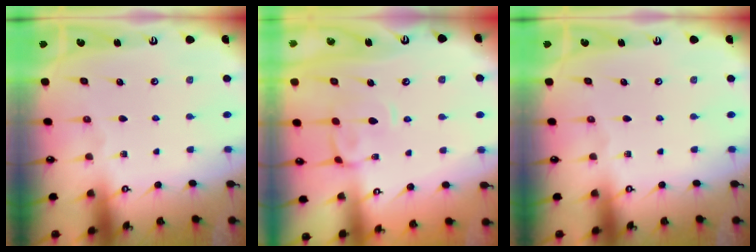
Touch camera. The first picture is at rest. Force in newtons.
{"total": 0.9, "press": 0.3, "slide": 0.8}
{"total": 0.0}